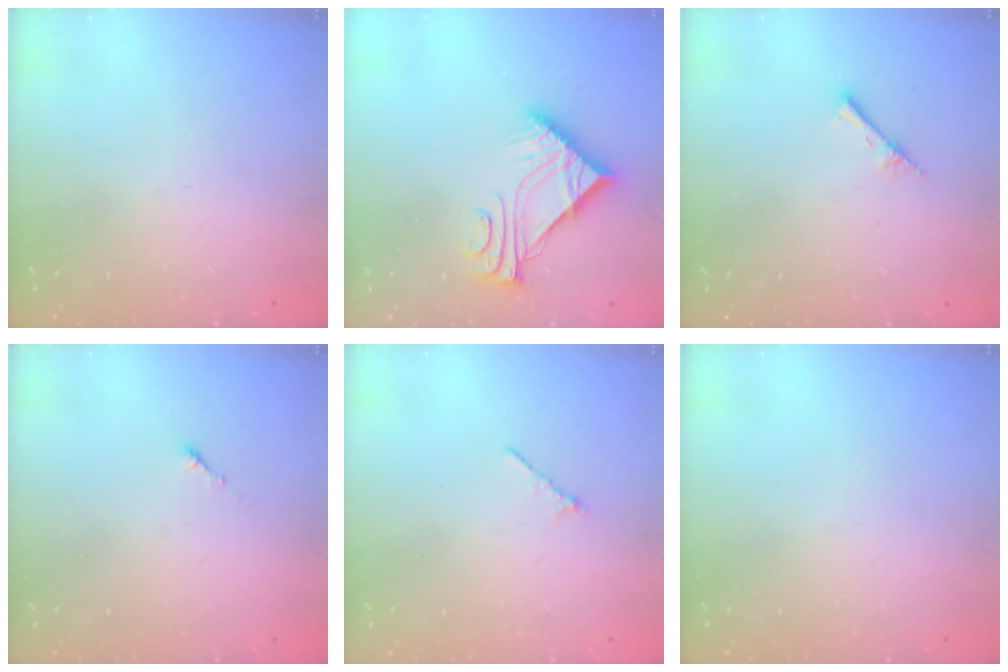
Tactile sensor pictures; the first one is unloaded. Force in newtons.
{"total": 9.1, "press": 9.0, "slide": 0.9}
{"total": 2.4, "press": 2.4, "slide": 0.3}
{"total": 0.0}
{"total": 0.8, "press": 0.7, "slide": 0.4}
{"total": 0.0}